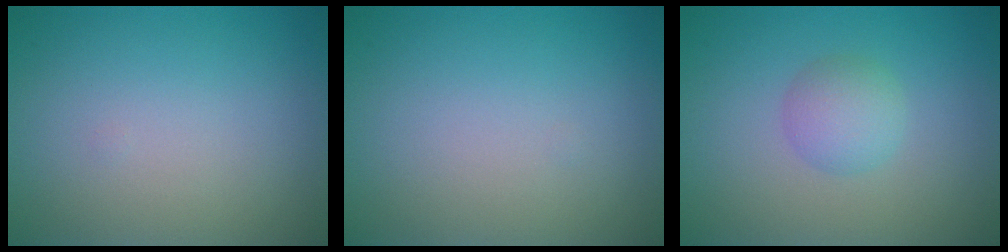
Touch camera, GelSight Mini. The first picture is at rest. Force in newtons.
{"total": 0.0}
{"total": 2.4, "press": 2.4, "slide": 0.1}